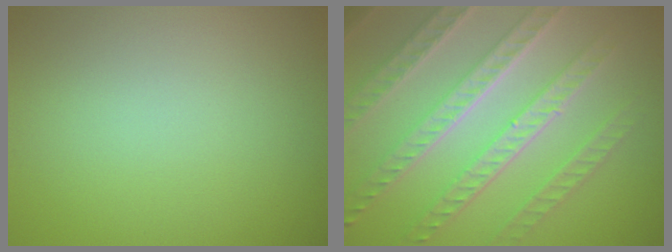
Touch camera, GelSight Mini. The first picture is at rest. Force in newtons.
{"total": 7.9, "press": 5.7, "slide": 5.5}